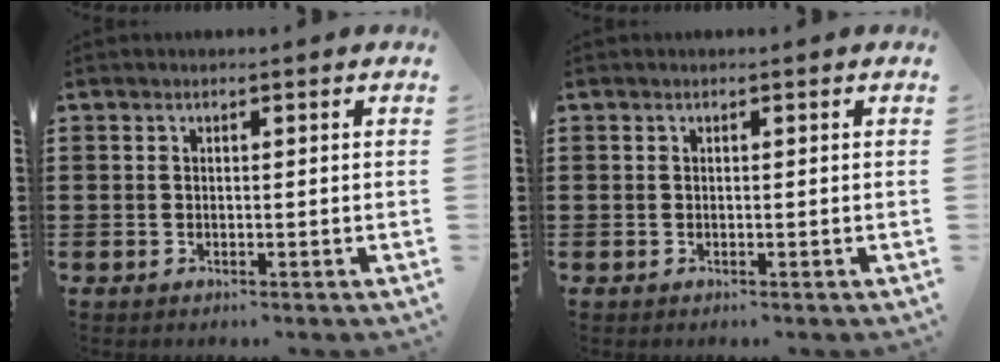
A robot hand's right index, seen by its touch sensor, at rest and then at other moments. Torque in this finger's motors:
{"motor_torque": [0.00, 0.00, 0.00, 0.00]}